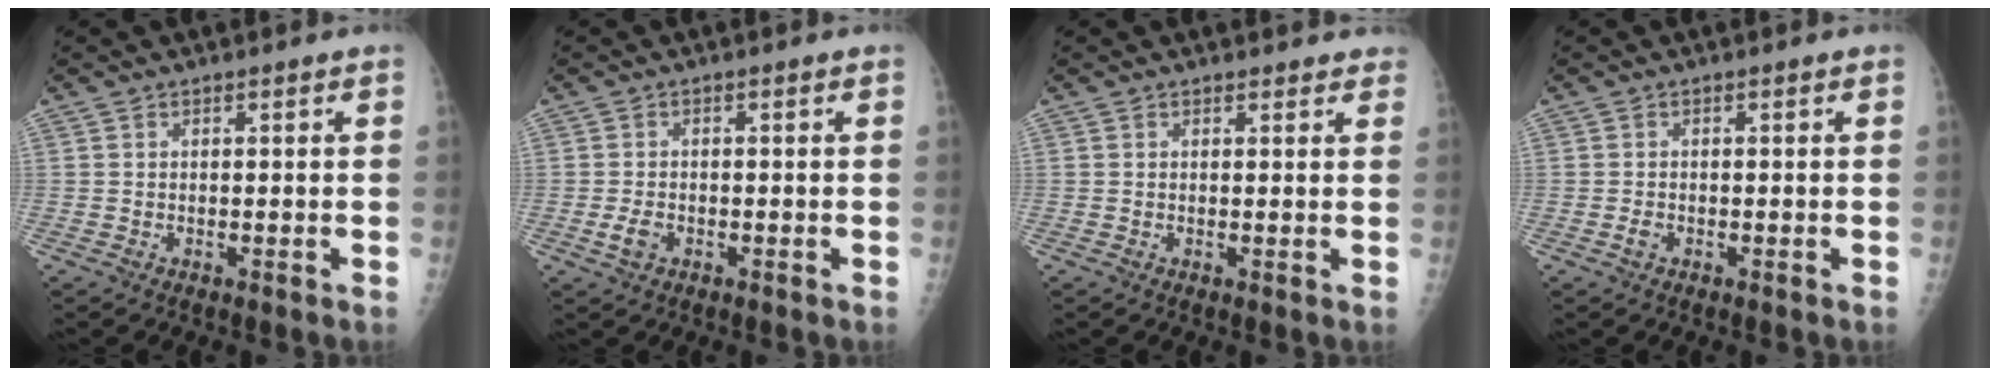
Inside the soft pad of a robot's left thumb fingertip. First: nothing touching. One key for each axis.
{"total": 2.7, "fx": -1.1, "fy": 1.7, "fz": 1.7, "tx": -0.030, "ty": 0.002, "tz": -0.020}
{"total": 2.2, "fx": 1.9, "fy": 1.0, "fz": 0.1, "tx": 0.019, "ty": -0.007, "tz": 0.008}
{"total": 1.1, "fx": -0.6, "fy": 0.7, "fz": 0.6, "tx": -0.009, "ty": 0.001, "tz": -0.012}